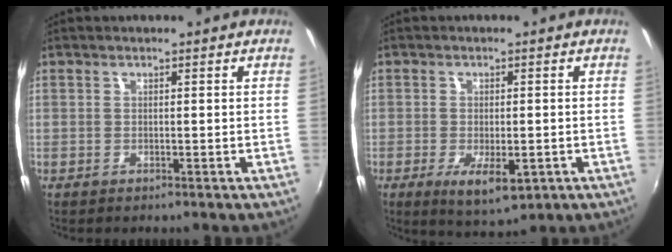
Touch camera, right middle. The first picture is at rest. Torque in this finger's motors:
{"motor_torque": [0.44, -0.53, 0.16, 0.08]}